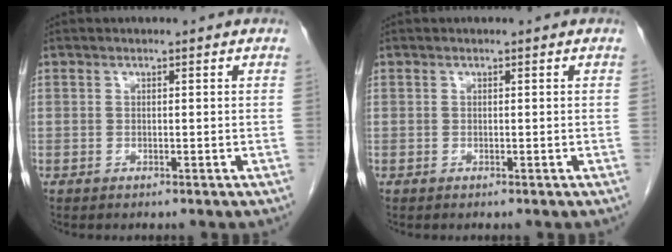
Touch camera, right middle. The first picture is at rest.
{"total": 0.0}